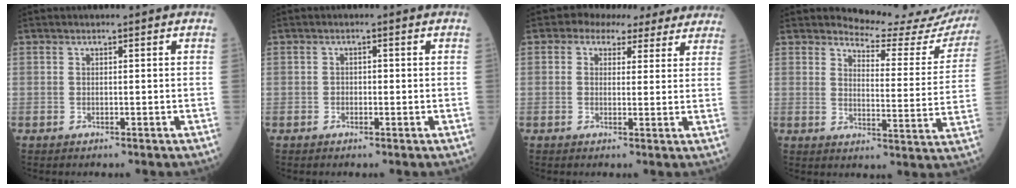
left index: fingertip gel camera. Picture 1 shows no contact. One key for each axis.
{"total": 0.9, "fx": -0.2, "fy": 0.7, "fz": 0.5, "tx": -0.005, "ty": 0.003, "tz": -0.007}
{"total": 6.9, "fx": 5.8, "fy": 3.5, "fz": 1.7, "tx": 0.001, "ty": 0.015, "tz": 0.055}
{"total": 16.5, "fx": 16.3, "fy": 2.0, "fz": 2.1, "tx": -0.012, "ty": -0.100, "tz": 0.170}